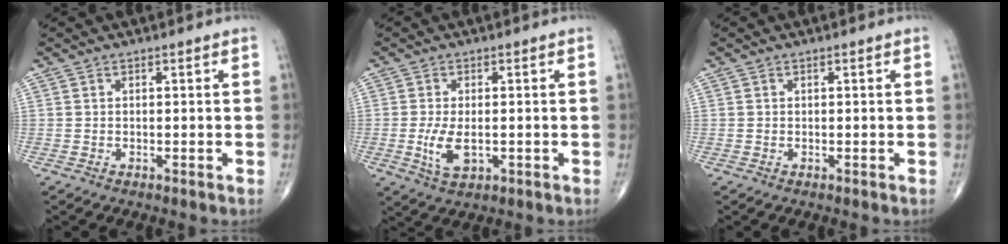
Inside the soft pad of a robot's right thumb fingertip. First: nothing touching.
{"total": 5.5, "force": [-0.9, 2.8, 4.7], "torque": [-0.095, -0.011, -0.013]}
{"total": 0.0}